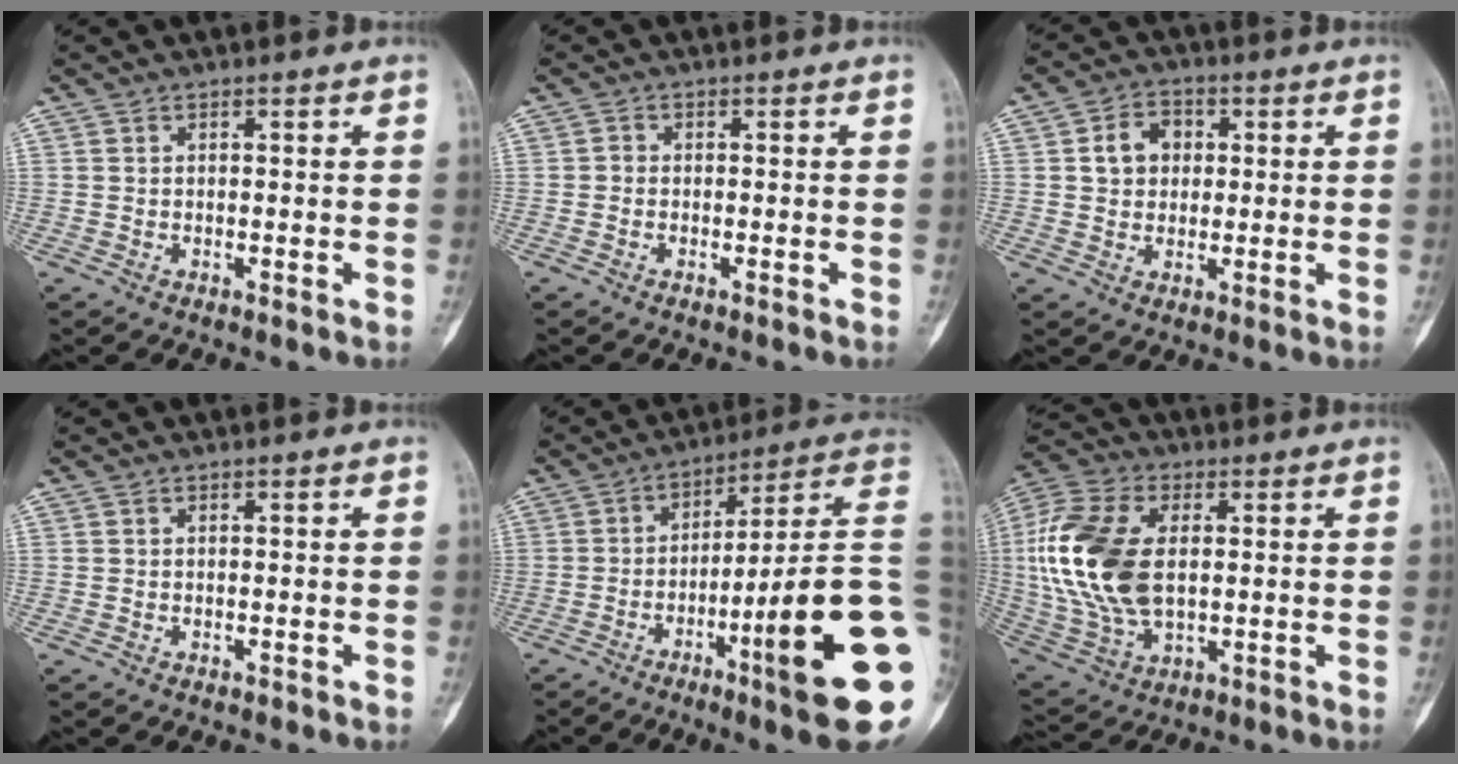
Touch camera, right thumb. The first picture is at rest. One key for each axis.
{"total": 0.7, "fx": -0.4, "fy": 0.5, "fz": 0.3, "tx": -0.003, "ty": 0.002, "tz": -0.011}
{"total": 6.2, "fx": 1.1, "fy": 5.1, "fz": 3.5, "tx": -0.034, "ty": 0.007, "tz": 0.015}
{"total": 0.0}
{"total": 22.0, "fx": -6.4, "fy": 1.6, "fz": 21.0, "tx": -0.262, "ty": 0.013, "tz": -0.100}
{"total": 19.6, "fx": 1.9, "fy": 11.6, "fz": 15.7, "tx": -0.341, "ty": -0.003, "tz": 0.037}